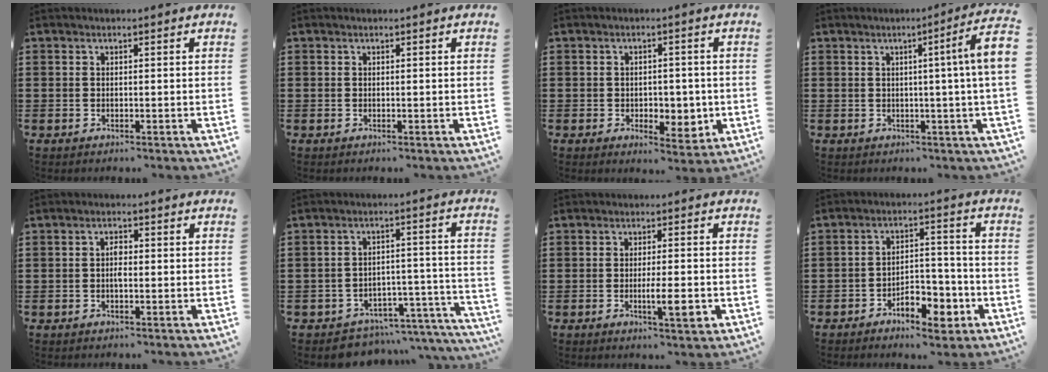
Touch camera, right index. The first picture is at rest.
{"total": 0.0}
{"total": 3.8, "force": [-0.7, 2.8, 2.6], "torque": [-0.045, 0.004, -0.015]}
{"total": 5.6, "force": [0.6, -0.8, 5.5], "torque": [-0.092, -0.013, 0.004]}
{"total": 2.0, "force": [-0.2, 0.7, 1.8], "torque": [-0.034, 0.001, -0.005]}
{"total": 4.3, "force": [-4.0, 1.2, 0.8], "torque": [-0.020, 0.004, -0.084]}
{"total": 5.1, "force": [-1.6, 0.7, 4.8], "torque": [-0.083, -0.008, -0.027]}
{"total": 6.9, "force": [-4.2, 3.3, 4.3], "torque": [-0.068, 0.019, -0.075]}